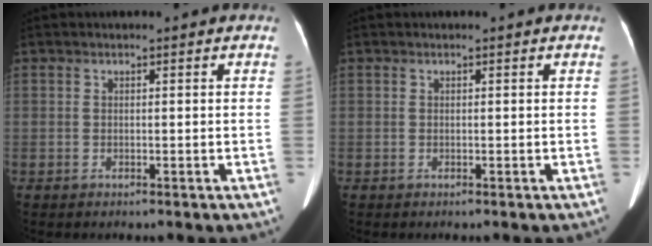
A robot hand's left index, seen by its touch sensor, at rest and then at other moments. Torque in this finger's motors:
{"motor_torque": [0.00, 0.00, 0.00, 0.00]}